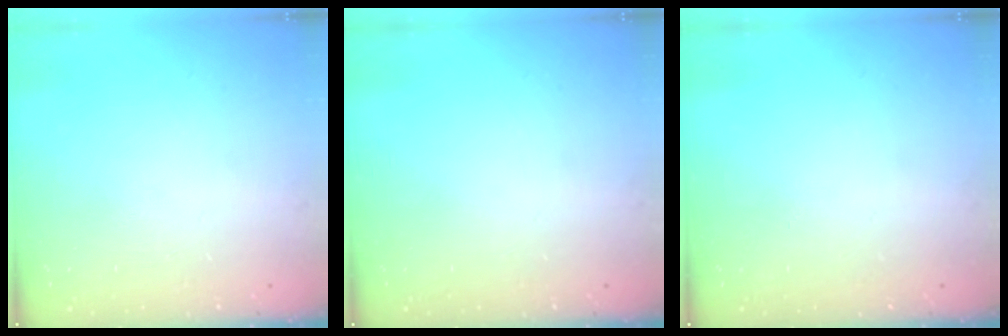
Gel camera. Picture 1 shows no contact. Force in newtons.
{"total": 0.0}
{"total": 0.0}